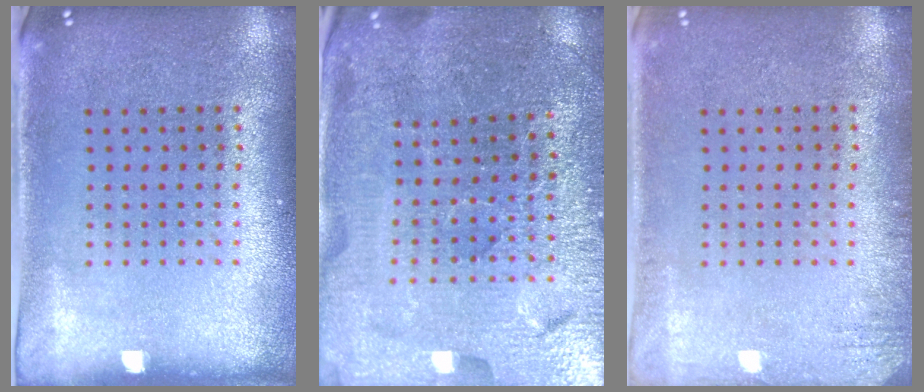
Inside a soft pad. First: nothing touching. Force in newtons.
{"total": 3.9, "press": 3.8, "slide": 0.7}
{"total": 1.5, "press": 1.5, "slide": 0.2}